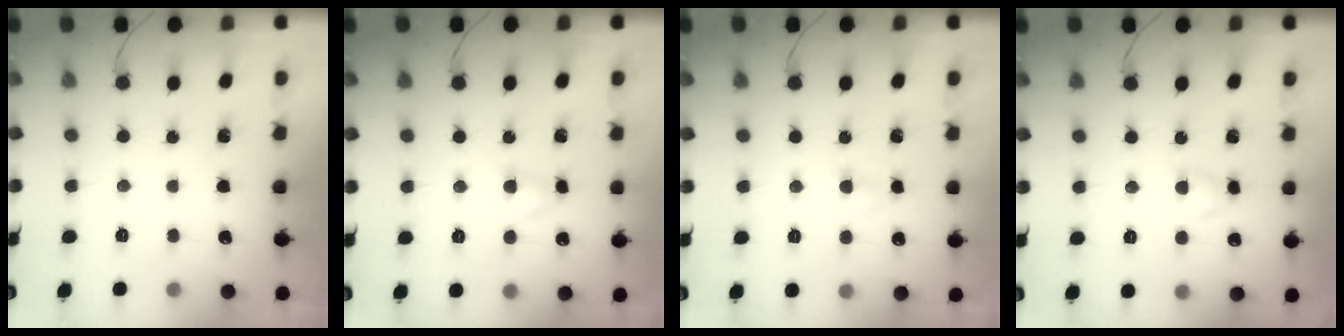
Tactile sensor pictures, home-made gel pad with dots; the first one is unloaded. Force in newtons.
{"total": 2.6, "press": 2.3, "slide": 1.2}
{"total": 2.8, "press": 2.6, "slide": 1.0}
{"total": 2.8, "press": 2.7, "slide": 0.8}